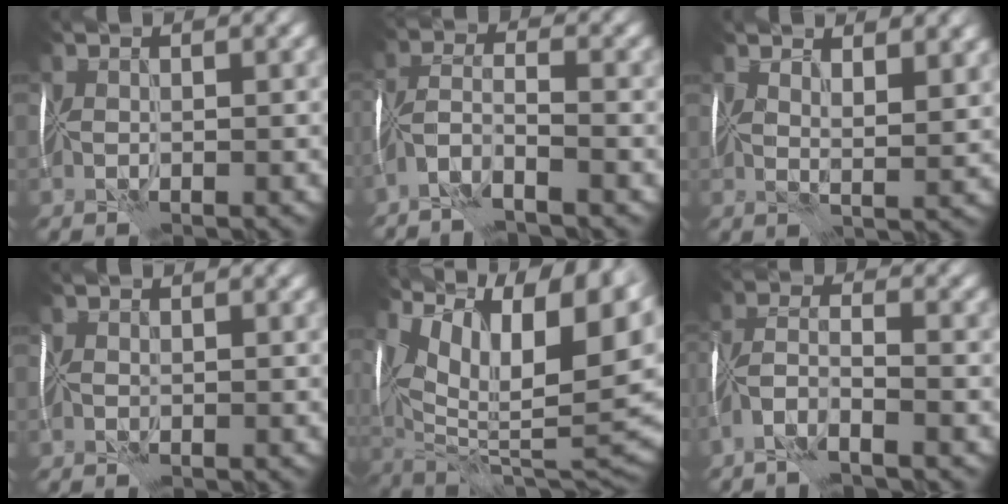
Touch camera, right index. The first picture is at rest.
{"total": 3.2, "force": [-2.4, 0.4, 2.0], "torque": [-0.043, 0.004, -0.059]}
{"total": 4.0, "force": [3.2, 0.7, 2.2], "torque": [-0.030, 0.004, 0.052]}
{"total": 0.6, "force": [-0.3, 0.5, 0.3], "torque": [0.000, 0.002, -0.007]}
{"total": 16.5, "force": [8.5, 6.9, 12.4], "torque": [-0.165, 0.033, 0.166]}
{"total": 3.4, "force": [-2.4, 0.5, 2.4], "torque": [-0.052, 0.005, -0.058]}